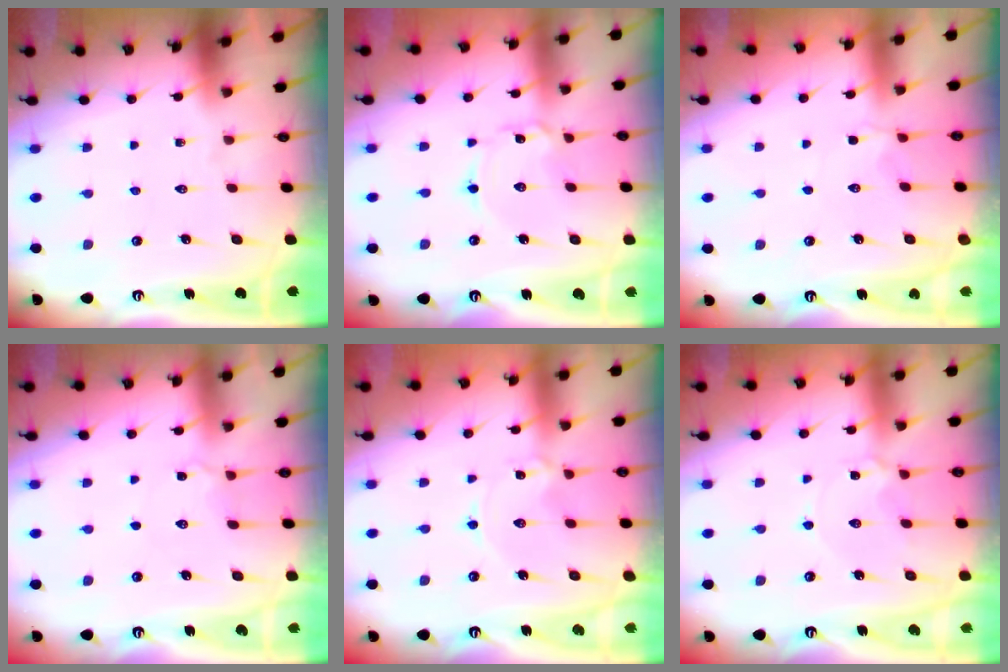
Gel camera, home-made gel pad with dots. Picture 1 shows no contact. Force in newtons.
{"total": 2.0, "press": 2.0, "slide": 0.1}
{"total": 1.9, "press": 1.9, "slide": 0.5}
{"total": 3.7, "press": 3.6, "slide": 0.4}
{"total": 1.2, "press": 1.1, "slide": 0.1}
{"total": 3.2, "press": 3.2, "slide": 0.5}